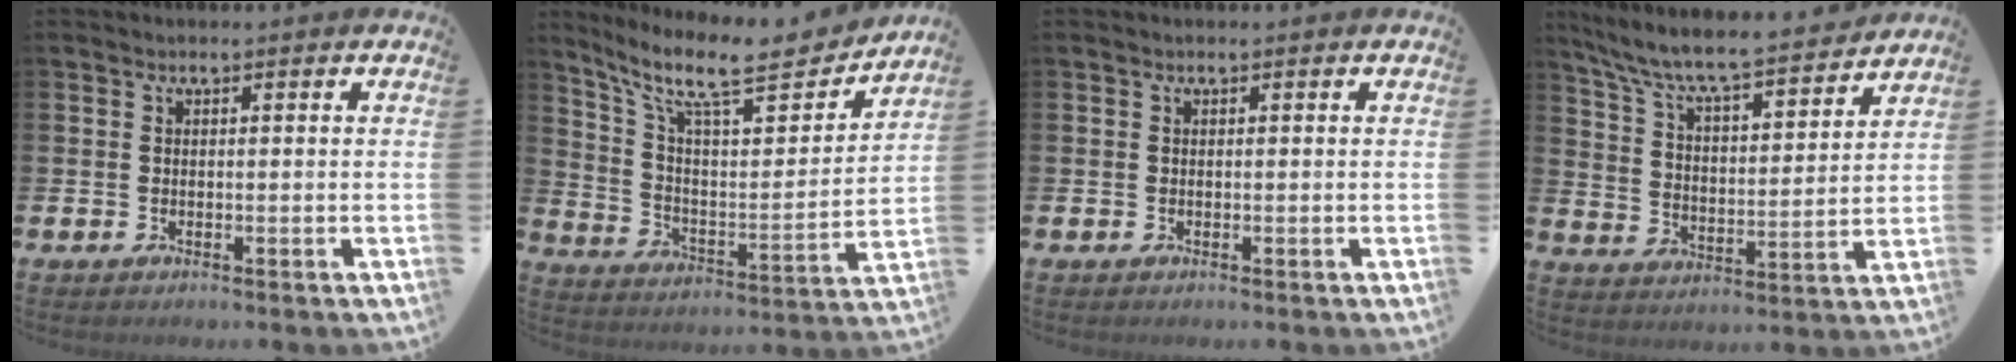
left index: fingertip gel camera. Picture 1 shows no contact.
{"total": 11.9, "force": [9.6, 3.0, 6.3], "torque": [-0.149, -0.061, 0.161]}
{"total": 0.0}
{"total": 8.3, "force": [7.7, 0.9, 2.9], "torque": [-0.096, -0.060, 0.131]}